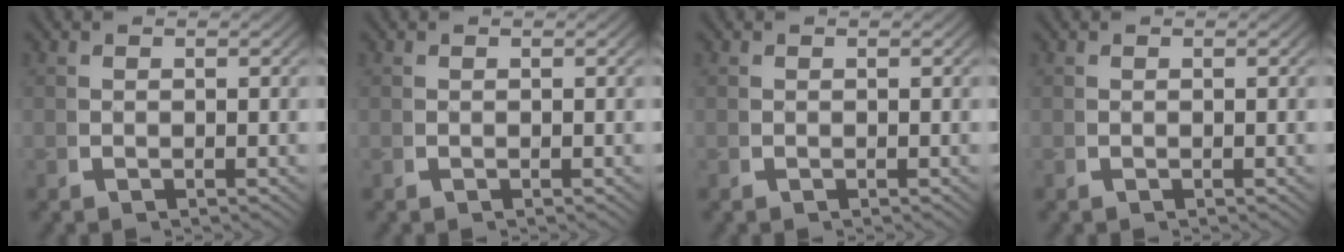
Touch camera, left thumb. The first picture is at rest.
{"total": 0.0}
{"total": 0.0}
{"total": 0.0}